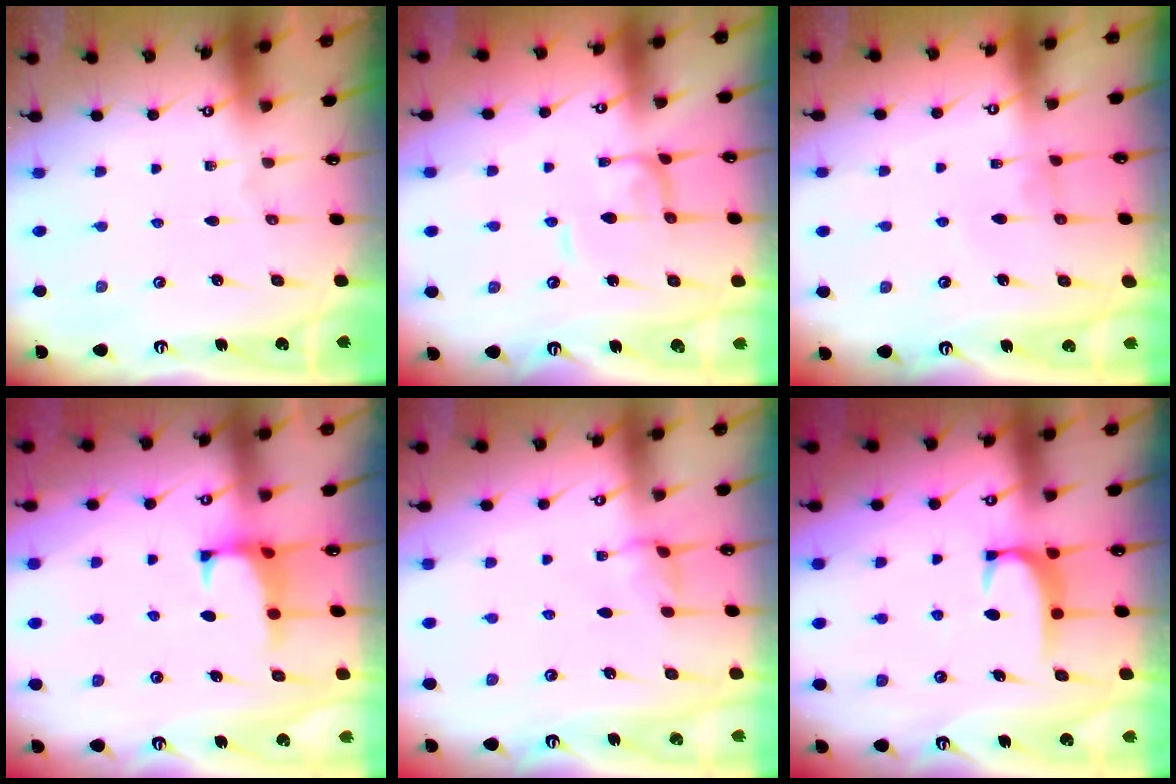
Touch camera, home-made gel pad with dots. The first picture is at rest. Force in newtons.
{"total": 0.7, "press": 0.7, "slide": 0.3}
{"total": 0.9, "press": 0.8, "slide": 0.2}
{"total": 1.2, "press": 1.0, "slide": 0.6}
{"total": 2.7, "press": 2.7, "slide": 0.4}
{"total": 1.8, "press": 1.7, "slide": 0.5}